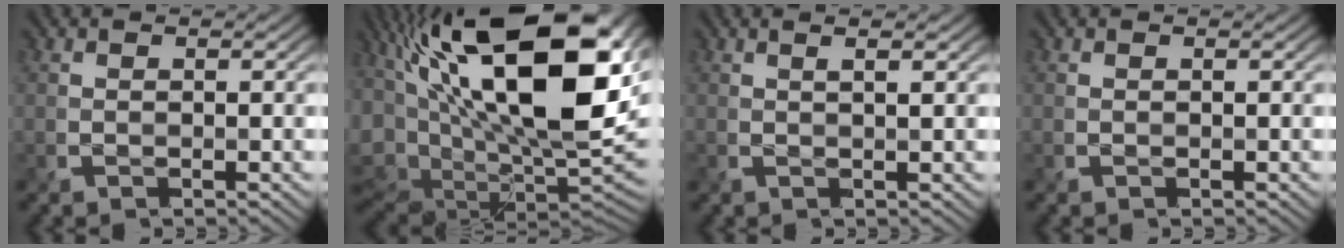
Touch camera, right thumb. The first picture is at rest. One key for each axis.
{"total": 22.3, "fx": 7.3, "fy": 10.0, "fz": 18.5, "tx": -0.355, "ty": 0.027, "tz": 0.138}
{"total": 1.5, "fx": 0.6, "fy": 0.0, "fz": 1.3, "tx": -0.015, "ty": -0.002, "tz": 0.009}
{"total": 0.0}